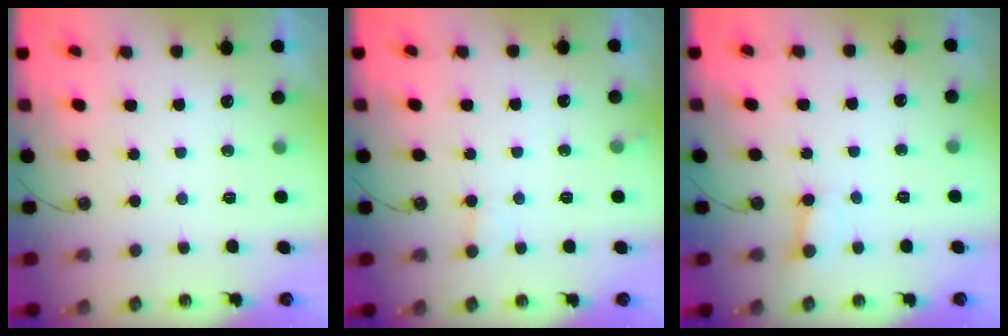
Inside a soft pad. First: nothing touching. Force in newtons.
{"total": 7.3, "press": 7.2, "slide": 0.6}
{"total": 2.6, "press": 2.6, "slide": 0.2}